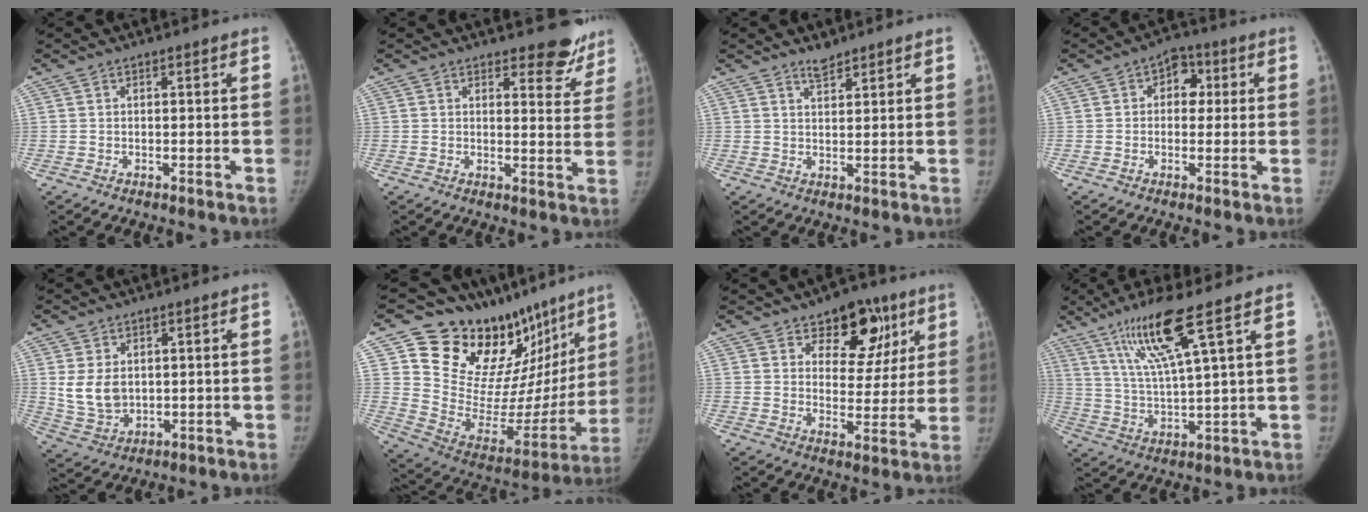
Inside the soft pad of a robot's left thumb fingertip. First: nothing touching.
{"total": 7.9, "force": [6.8, 3.2, 2.4], "torque": [0.014, -0.051, 0.069]}
{"total": 2.6, "force": [2.3, 0.9, 0.8], "torque": [-0.003, -0.018, 0.040]}
{"total": 5.7, "force": [1.2, 4.3, 3.5], "torque": [-0.008, 0.006, 0.008]}
{"total": 7.4, "force": [1.3, 5.5, 4.8], "torque": [-0.072, -0.014, 0.043]}
{"total": 27.5, "force": [19.3, 14.8, 12.6], "torque": [-0.141, -0.105, 0.298]}
{"total": 13.3, "force": [7.5, 8.2, 7.2], "torque": [-0.038, -0.033, 0.109]}
{"total": 12.9, "force": [7.3, 0.3, 10.6], "torque": [-0.208, -0.034, 0.149]}